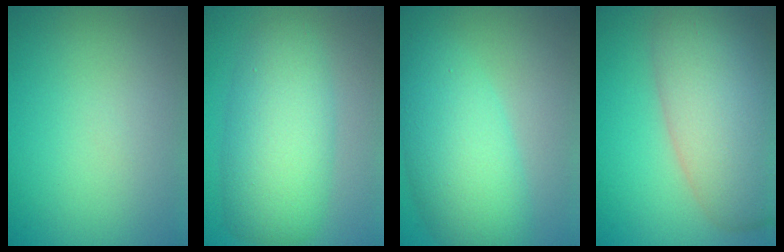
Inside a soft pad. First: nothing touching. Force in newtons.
{"total": 7.3, "press": 7.3, "slide": 0.2}
{"total": 7.0, "press": 7.0, "slide": 0.1}
{"total": 11.3, "press": 11.3, "slide": 0.8}